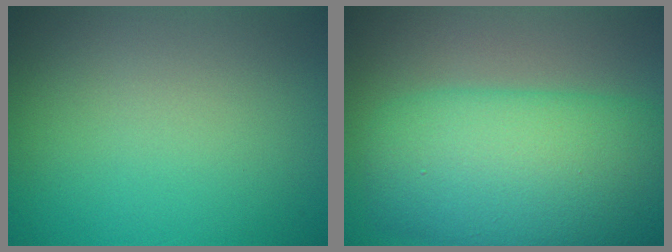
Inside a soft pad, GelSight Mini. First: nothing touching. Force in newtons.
{"total": 11.7, "press": 11.7, "slide": 0.2}